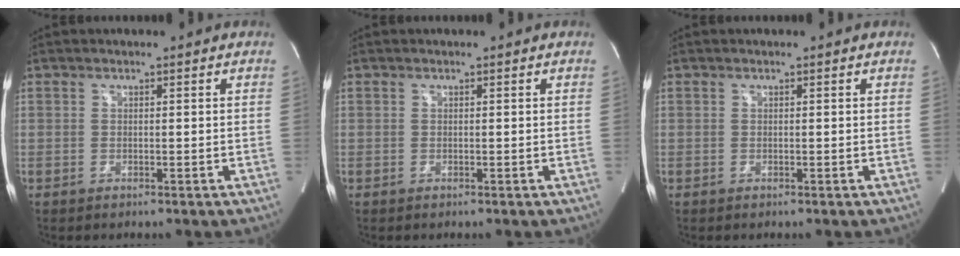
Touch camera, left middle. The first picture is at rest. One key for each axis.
{"total": 0.0}
{"total": 0.0}